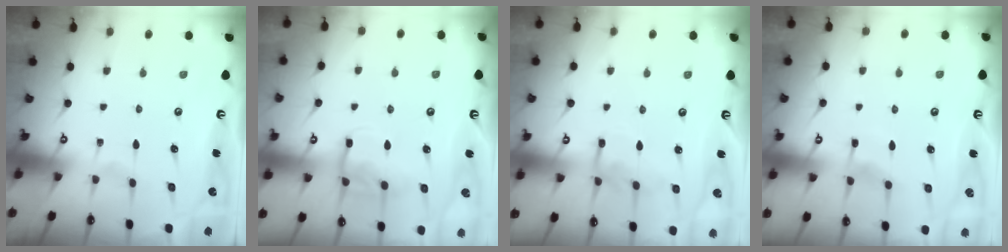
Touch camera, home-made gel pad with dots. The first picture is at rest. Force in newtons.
{"total": 10.7, "press": 10.6, "slide": 1.2}
{"total": 10.9, "press": 10.8, "slide": 0.8}
{"total": 4.0, "press": 4.0, "slide": 0.6}